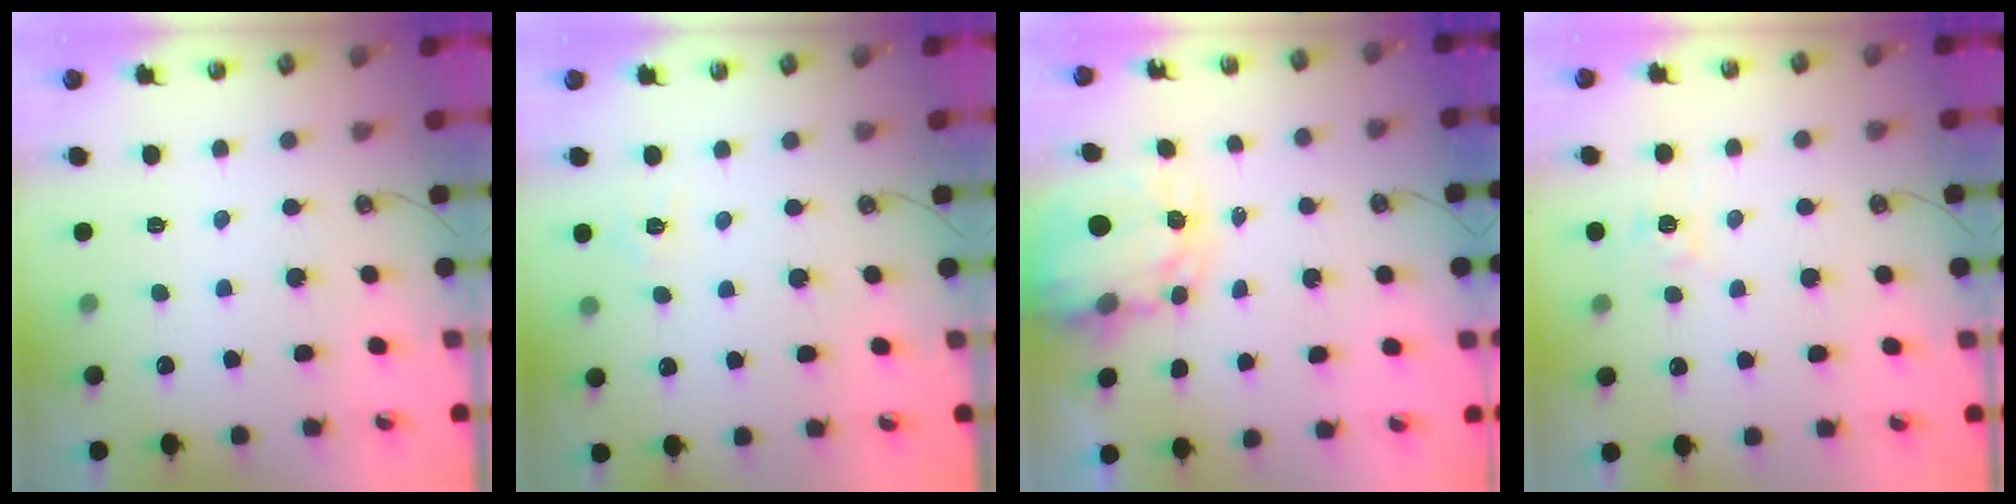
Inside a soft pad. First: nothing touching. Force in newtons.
{"total": 7.0, "press": 6.9, "slide": 0.7}
{"total": 5.1, "press": 5.1, "slide": 0.2}
{"total": 5.4, "press": 5.3, "slide": 0.5}